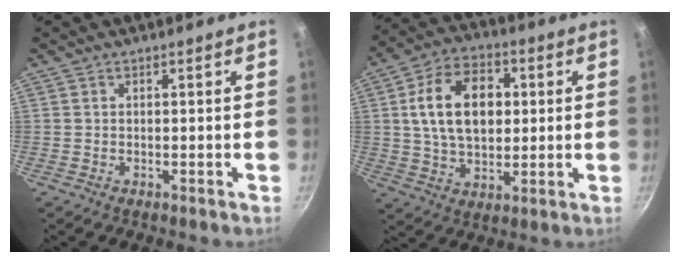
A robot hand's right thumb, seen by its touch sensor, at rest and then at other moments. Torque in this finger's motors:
{"motor_torque": [-1.01, 1.69, 1.22, 0.31, 0.35]}